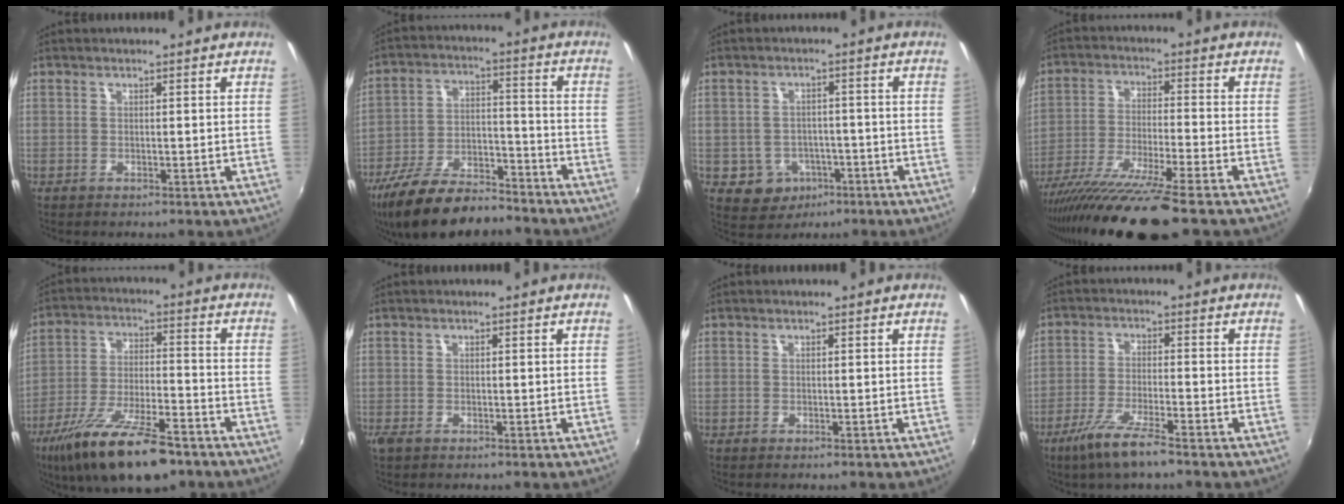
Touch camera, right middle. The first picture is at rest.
{"total": 18.4, "force": [-14.3, 6.3, 9.8], "torque": [-0.198, -0.015, -0.237]}
{"total": 6.7, "force": [-2.8, 5.8, 1.7], "torque": [-0.048, 0.010, -0.025]}
{"total": 16.3, "force": [-13.0, -0.3, 9.8], "torque": [-0.193, -0.052, -0.228]}
{"total": 18.5, "force": [-12.9, 5.6, 12.0], "torque": [-0.236, -0.035, -0.219]}
{"total": 1.3, "force": [-0.9, 0.6, 0.7], "torque": [-0.015, -0.005, -0.017]}
{"total": 0.0}
{"total": 8.3, "force": [-5.9, 0.9, 5.8], "torque": [-0.133, -0.015, -0.110]}